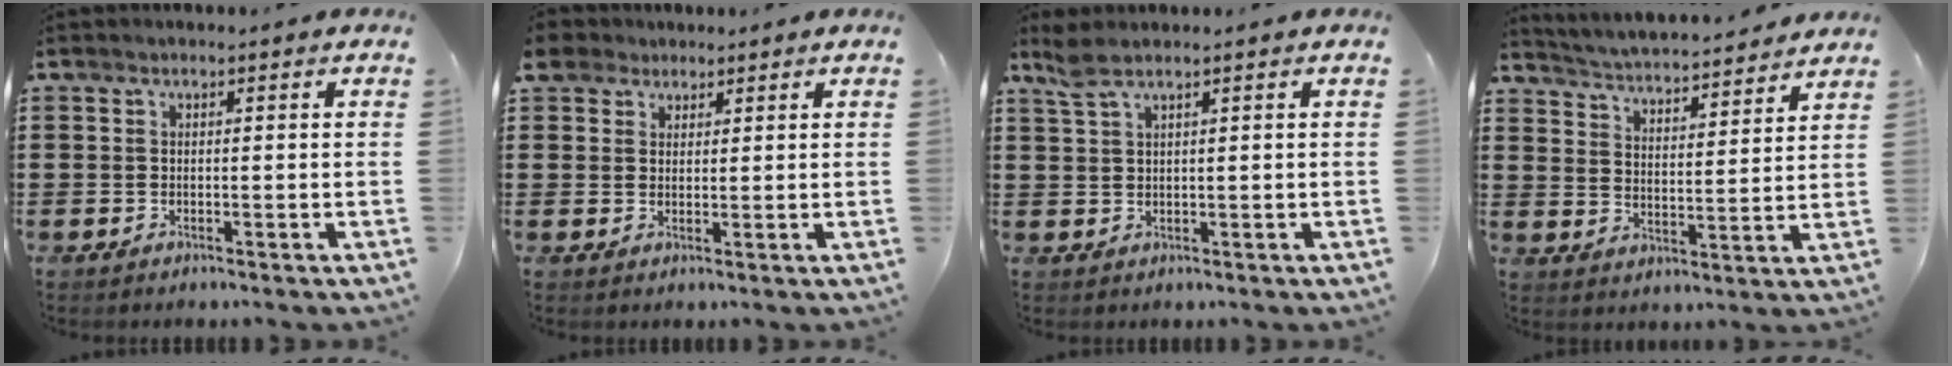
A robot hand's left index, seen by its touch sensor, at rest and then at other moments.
{"total": 3.3, "force": [2.2, 2.4, 0.4], "torque": [-0.017, 0.010, 0.041]}
{"total": 2.2, "force": [1.5, 0.3, 1.5], "torque": [-0.035, 0.002, 0.028]}
{"total": 3.8, "force": [3.7, -0.3, 0.1], "torque": [-0.024, -0.035, 0.058]}